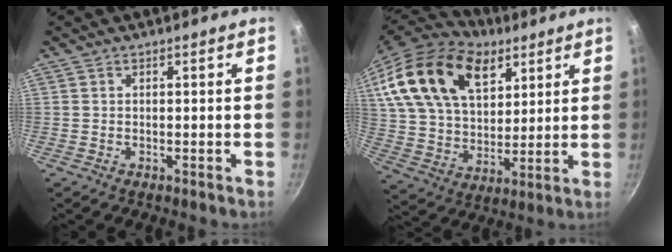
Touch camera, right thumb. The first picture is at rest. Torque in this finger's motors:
{"motor_torque": [-1.41, 2.67, 0.31, 0.52, 0.60]}